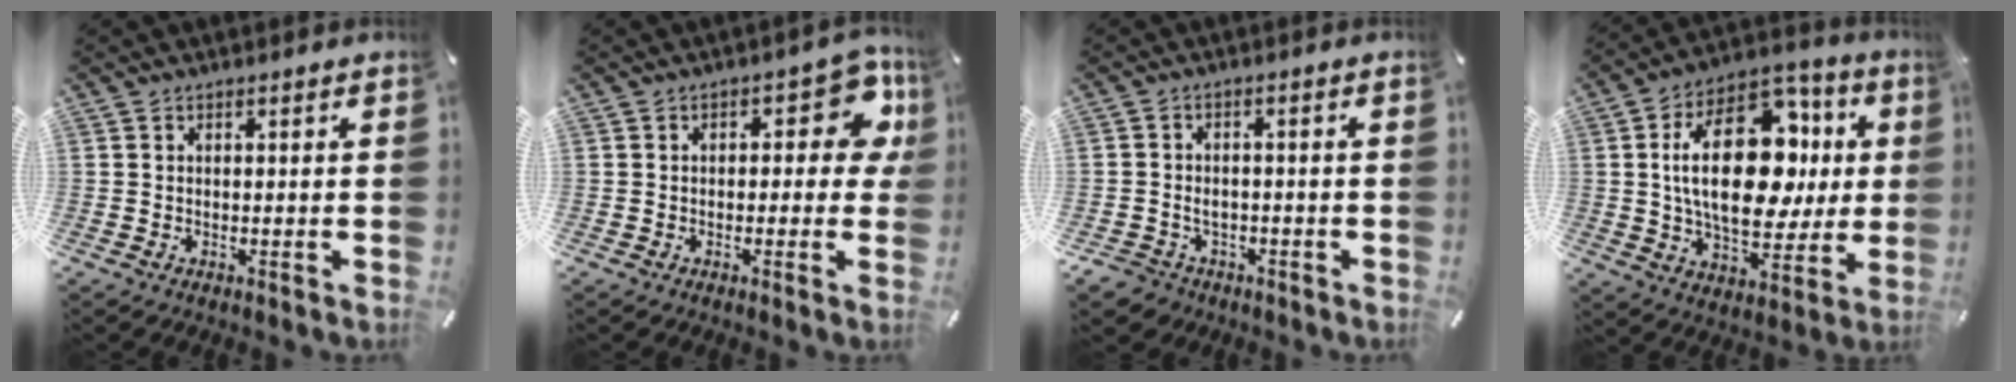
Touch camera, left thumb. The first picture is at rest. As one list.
[{"total": 9.2, "force": [2.6, 4.8, 7.4], "torque": [-0.084, -0.006, 0.040]}, {"total": 4.2, "force": [-1.6, 3.6, 1.4], "torque": [-0.037, 0.004, -0.032]}, {"total": 26.2, "force": [3.8, 16.0, 20.5], "torque": [-0.356, -0.001, 0.068]}]